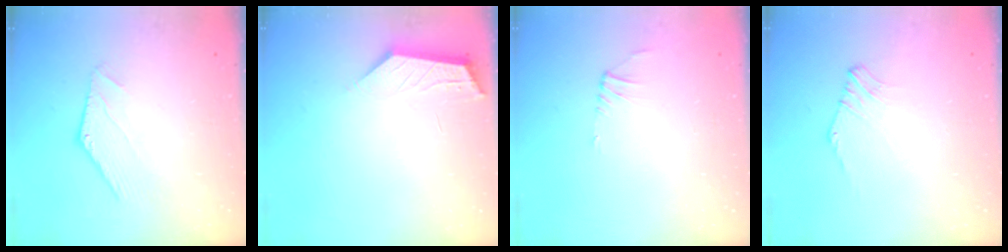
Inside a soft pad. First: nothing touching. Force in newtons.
{"total": 2.1, "press": 2.1, "slide": 0.3}
{"total": 0.5, "press": 0.4, "slide": 0.4}
{"total": 1.8, "press": 1.7, "slide": 0.5}